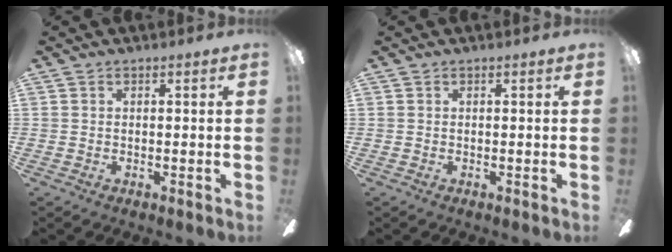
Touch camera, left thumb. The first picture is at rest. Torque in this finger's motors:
{"motor_torque": [0.00, 0.00, 0.00, 0.00, 0.00]}